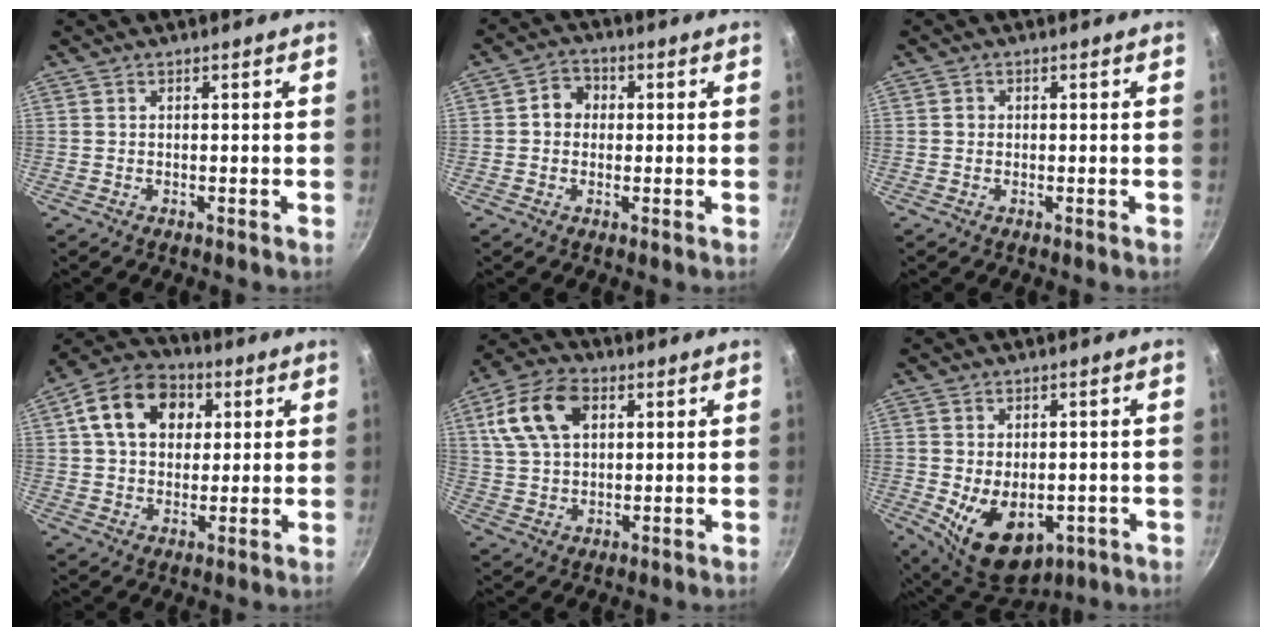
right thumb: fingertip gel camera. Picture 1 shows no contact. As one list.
[{"total": 4.7, "force": [0.4, 4.1, 2.2], "torque": [-0.008, 0.010, -0.003]}, {"total": 1.1, "force": [0.0, 1.0, 0.3], "torque": [-0.002, 0.002, -0.002]}, {"total": 14.2, "force": [4.2, 10.6, 8.5], "torque": [-0.123, 0.015, 0.056]}, {"total": 13.3, "force": [4.5, 8.7, 9.0], "torque": [-0.154, 0.006, 0.077]}, {"total": 12.3, "force": [-2.6, 8.0, 9.0], "torque": [-0.114, -0.015, -0.014]}]